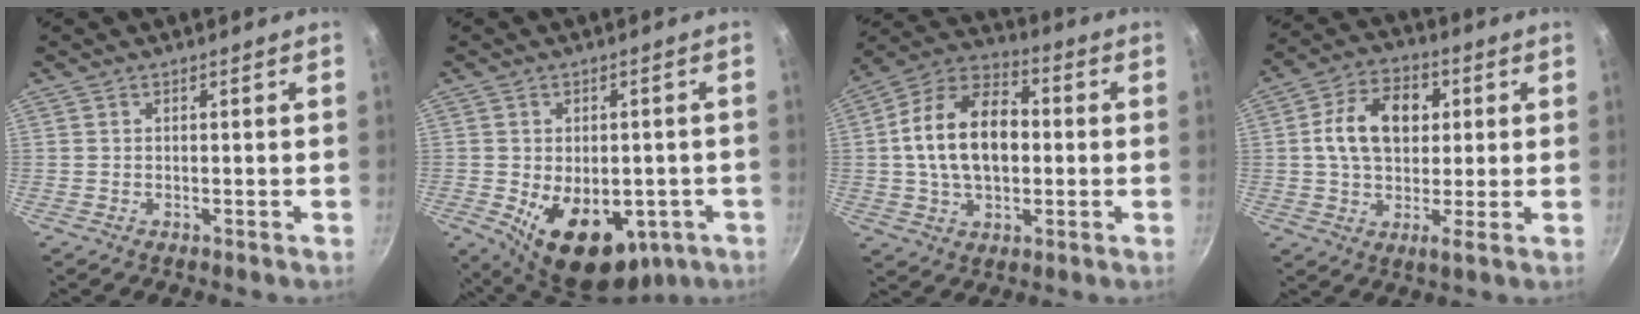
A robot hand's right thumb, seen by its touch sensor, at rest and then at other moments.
{"total": 16.0, "force": [-4.9, 10.1, 11.4], "torque": [-0.136, -0.005, -0.048]}
{"total": 17.1, "force": [0.5, 11.1, 13.0], "torque": [-0.196, 0.030, -0.006]}
{"total": 13.3, "force": [2.5, 8.8, 9.7], "torque": [-0.139, 0.007, 0.024]}